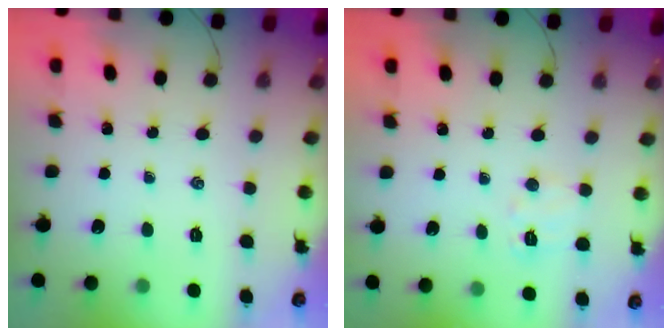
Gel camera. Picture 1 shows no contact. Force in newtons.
{"total": 6.8, "press": 6.6, "slide": 1.4}